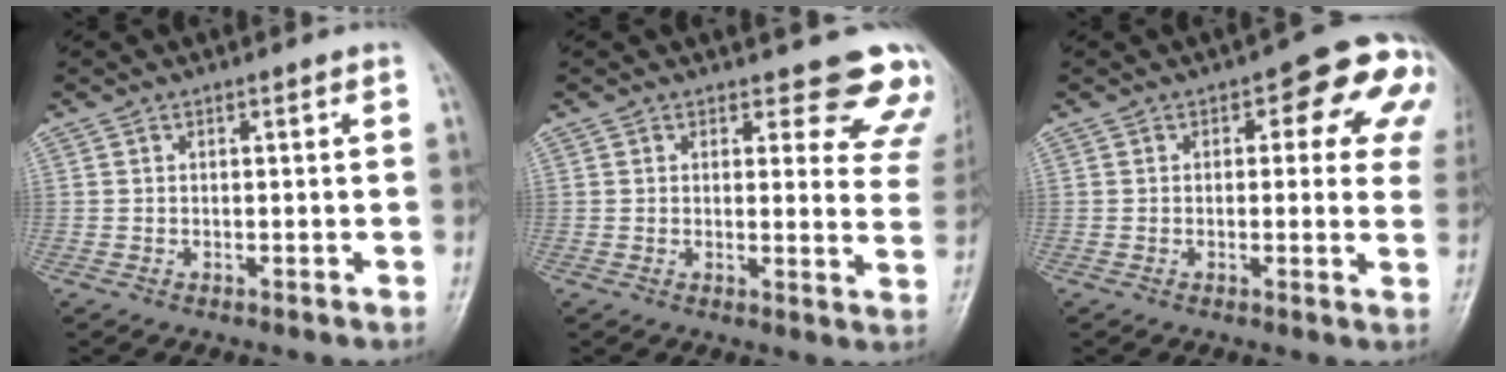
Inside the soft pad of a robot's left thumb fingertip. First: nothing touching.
{"total": 11.6, "force": [9.8, 4.5, 4.4], "torque": [0.010, -0.061, 0.081]}
{"total": 12.4, "force": [4.1, 5.9, 10.1], "torque": [-0.059, 0.002, 0.036]}